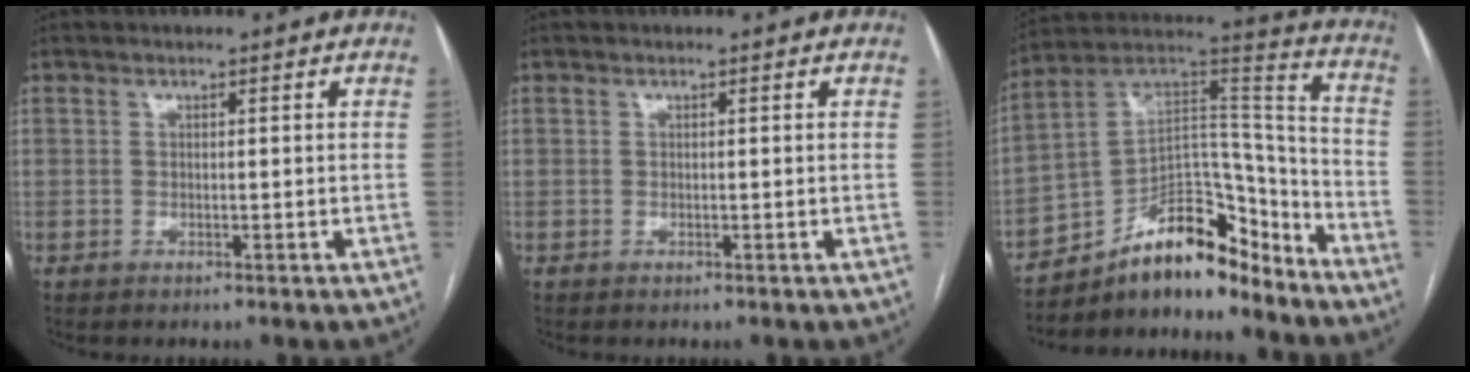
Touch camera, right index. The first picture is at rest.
{"total": 0.0}
{"total": 16.8, "force": [-12.9, 6.2, 8.8], "torque": [-0.135, 0.061, -0.214]}